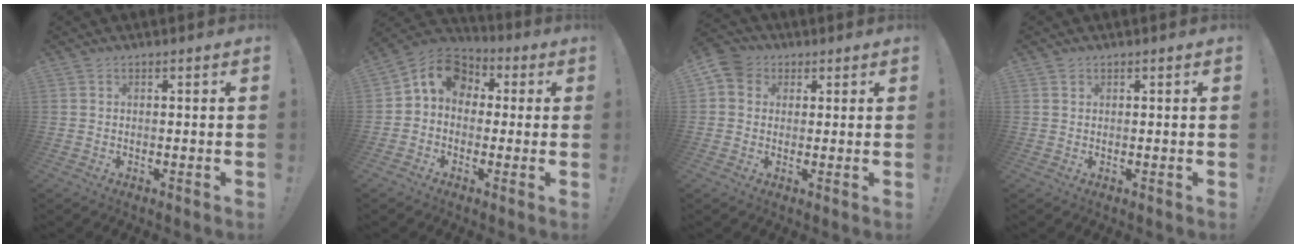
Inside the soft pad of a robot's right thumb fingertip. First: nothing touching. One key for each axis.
{"total": 9.1, "fx": 1.9, "fy": 7.9, "fz": 4.3, "tx": -0.069, "ty": 0.001, "tz": 0.044}
{"total": 5.3, "fx": 1.9, "fy": 4.5, "fz": 2.1, "tx": -0.034, "ty": 0.002, "tz": 0.036}
{"total": 0.7, "fx": 0.5, "fy": 0.4, "fz": 0.1, "tx": 0.007, "ty": -0.004, "tz": 0.010}